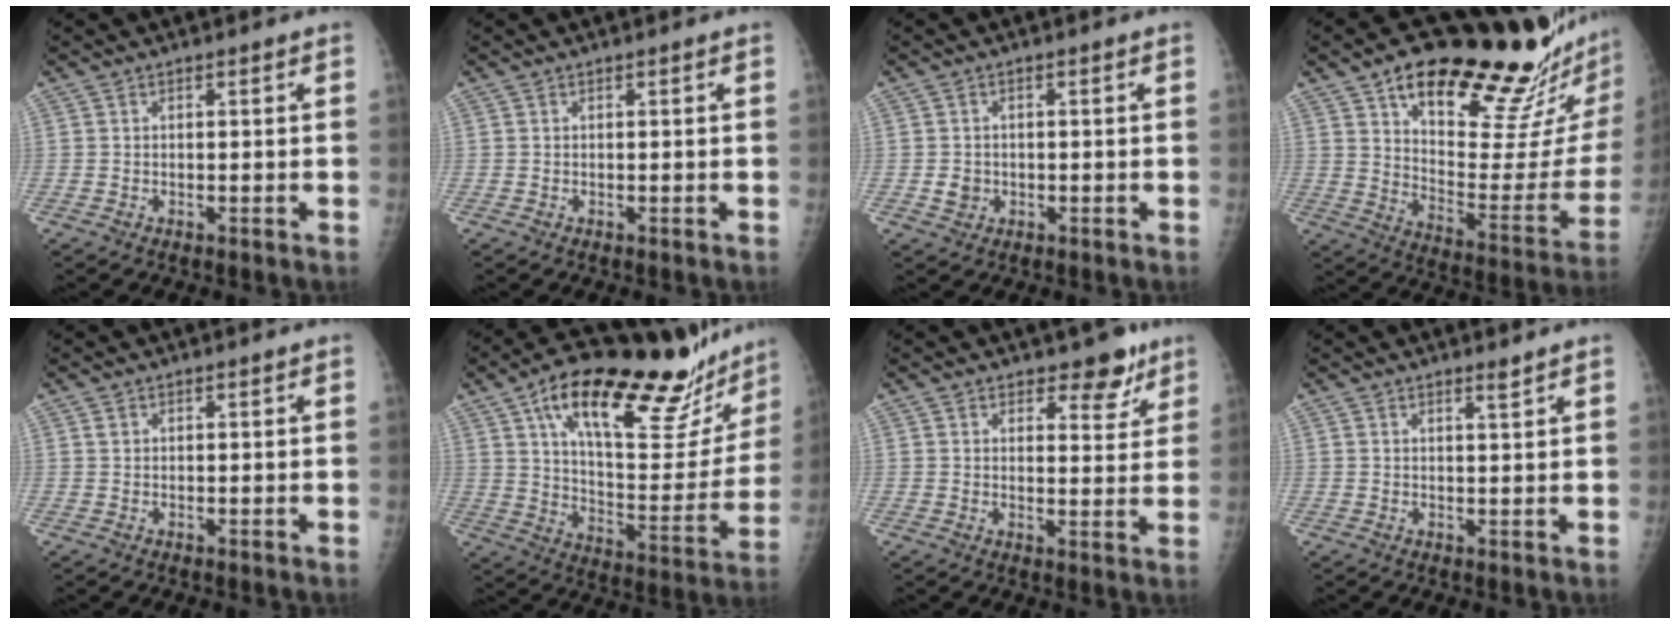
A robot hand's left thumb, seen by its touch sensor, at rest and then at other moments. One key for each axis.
{"total": 0.0}
{"total": 2.6, "fx": -0.4, "fy": 2.3, "fz": 1.0, "tx": -0.007, "ty": 0.003, "tz": -0.003}
{"total": 28.9, "fx": 21.3, "fy": 8.0, "fz": 17.9, "tx": -0.220, "ty": -0.106, "tz": 0.305}
{"total": 0.7, "fx": 0.4, "fy": 0.5, "fz": 0.2, "tx": 0.000, "ty": -0.001, "tz": 0.007}
{"total": 30.4, "fx": 19.8, "fy": 10.2, "fz": 20.7, "tx": -0.274, "ty": -0.051, "tz": 0.300}
{"total": 6.2, "fx": 4.4, "fy": 3.2, "fz": 2.8, "tx": -0.004, "ty": -0.025, "tz": 0.058}
{"total": 1.5, "fx": 1.2, "fy": 0.1, "fz": 0.8, "tx": -0.011, "ty": -0.011, "tz": 0.021}